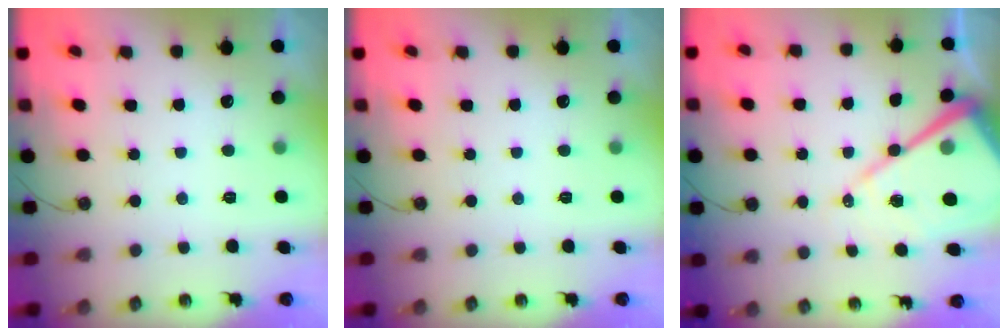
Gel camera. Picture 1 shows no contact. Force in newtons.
{"total": 0.0}
{"total": 18.2, "press": 18.2, "slide": 1.6}